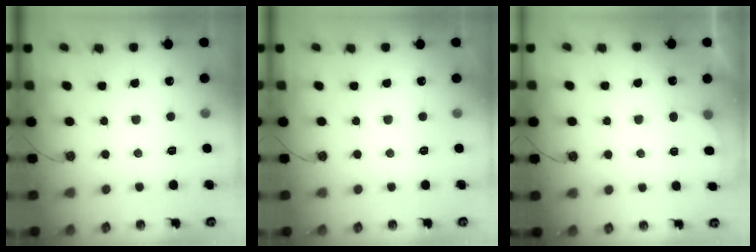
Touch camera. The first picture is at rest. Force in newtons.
{"total": 0.0}
{"total": 2.2, "press": 2.0, "slide": 1.0}